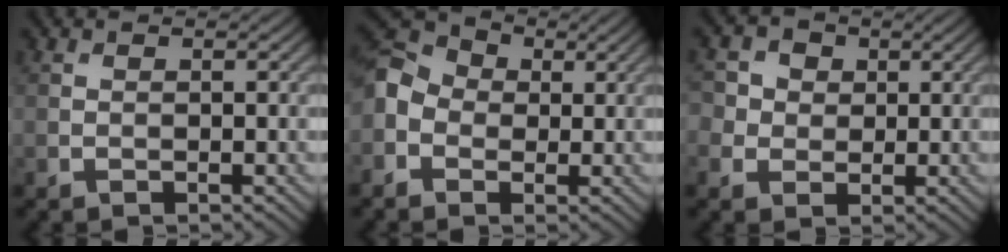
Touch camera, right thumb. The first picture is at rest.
{"total": 6.4, "force": [-0.6, 5.2, 3.6], "torque": [-0.100, 0.010, -0.031]}
{"total": 3.9, "force": [0.7, 3.6, 1.2], "torque": [-0.042, 0.007, -0.002]}